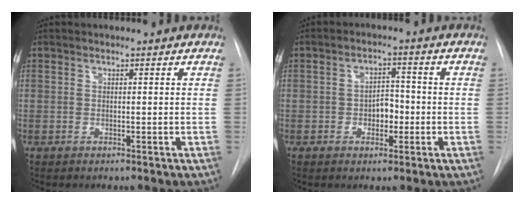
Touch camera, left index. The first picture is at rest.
{"total": 3.6, "force": [-0.9, 2.3, 2.6], "torque": [-0.035, 0.009, -0.012]}